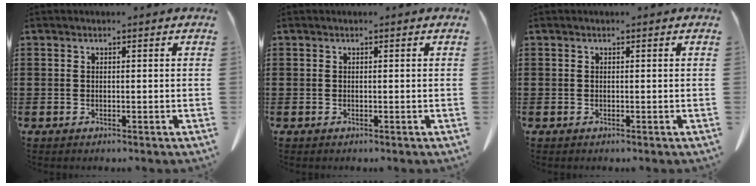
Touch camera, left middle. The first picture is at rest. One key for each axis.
{"total": 0.0}
{"total": 0.0}